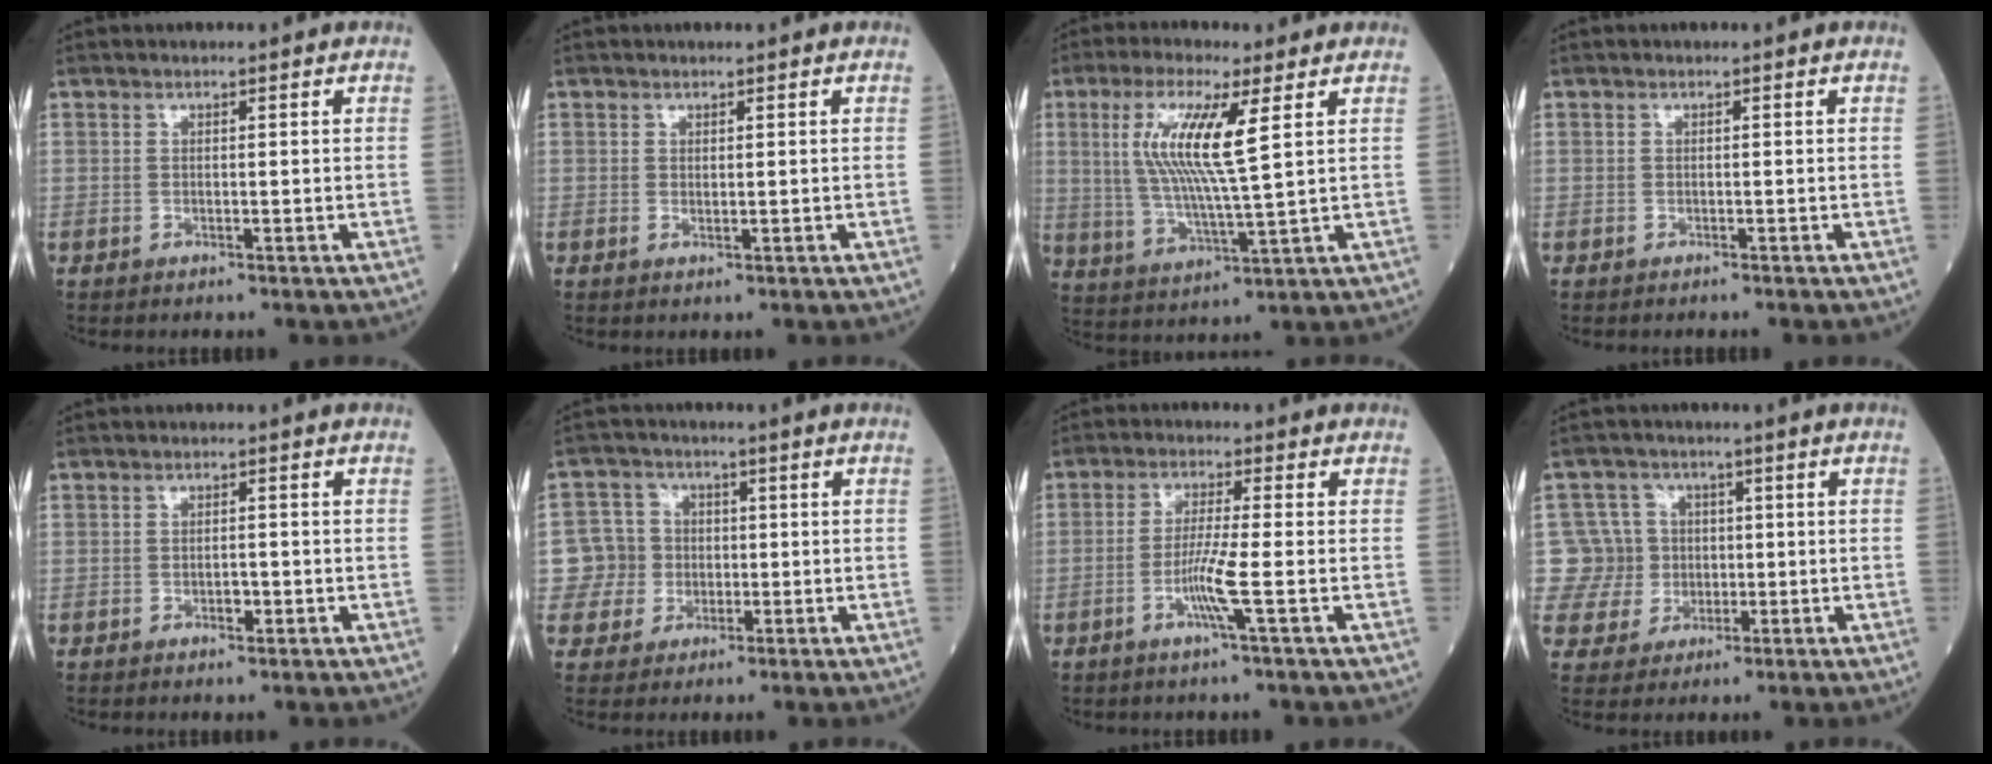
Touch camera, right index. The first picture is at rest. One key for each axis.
{"total": 0.5, "fx": 0.2, "fy": 0.1, "fz": 0.4, "tx": -0.012, "ty": -0.003, "tz": 0.008}
{"total": 11.1, "fx": 3.4, "fy": 0.3, "fz": 10.5, "tx": -0.225, "ty": -0.001, "tz": 0.064}
{"total": 0.0}
{"total": 1.4, "fx": -0.6, "fy": 0.7, "fz": 1.1, "tx": -0.017, "ty": 0.002, "tz": -0.005}
{"total": 6.1, "fx": -0.5, "fy": 6.1, "fz": 0.5, "tx": -0.010, "ty": 0.019, "tz": -0.005}
{"total": 5.0, "fx": -1.6, "fy": -1.0, "fz": 4.6, "tx": -0.094, "ty": -0.010, "tz": -0.035}
{"total": 6.9, "fx": 0.3, "fy": 6.9, "fz": 0.2, "tx": -0.003, "ty": 0.017, "tz": 0.015}